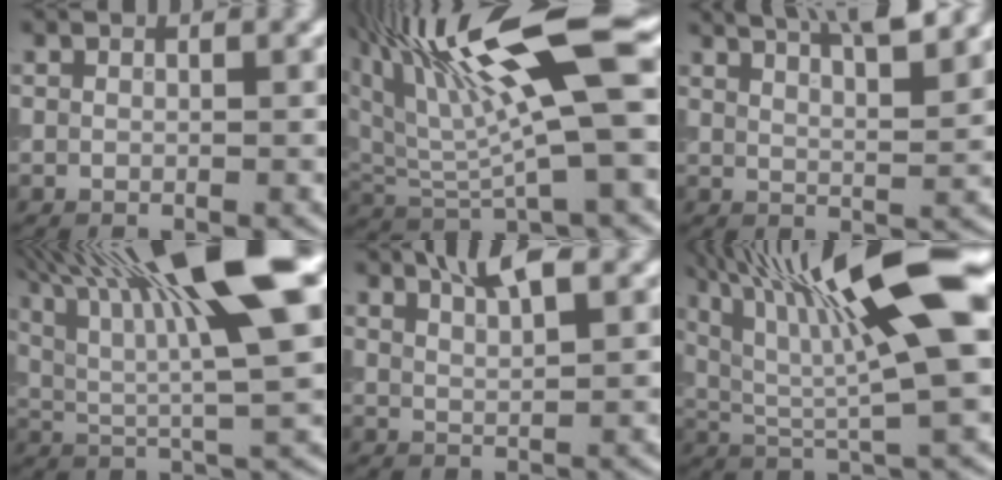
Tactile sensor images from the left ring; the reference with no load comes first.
{"total": 12.2, "force": [5.0, 2.7, 10.8], "torque": [-0.193, 0.012, 0.091]}
{"total": 7.1, "force": [5.2, 1.9, 4.4], "torque": [-0.023, 0.030, 0.041]}
{"total": 13.5, "force": [5.5, 3.1, 11.9], "torque": [-0.203, 0.015, 0.091]}
{"total": 3.0, "force": [2.2, 0.5, 1.9], "torque": [-0.024, 0.006, 0.040]}
{"total": 14.1, "force": [4.9, 3.1, 12.8], "torque": [-0.220, 0.018, 0.082]}